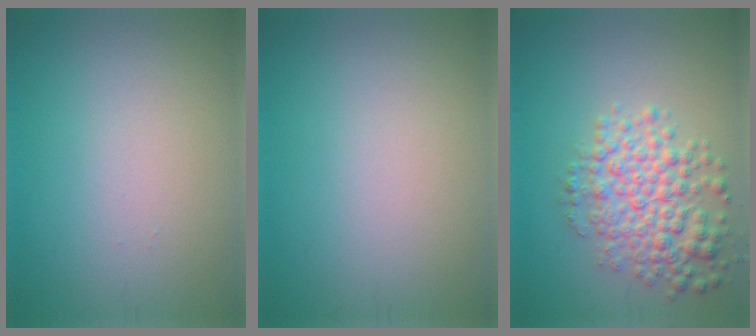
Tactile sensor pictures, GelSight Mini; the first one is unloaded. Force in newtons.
{"total": 0.0}
{"total": 5.5, "press": 5.5, "slide": 0.1}